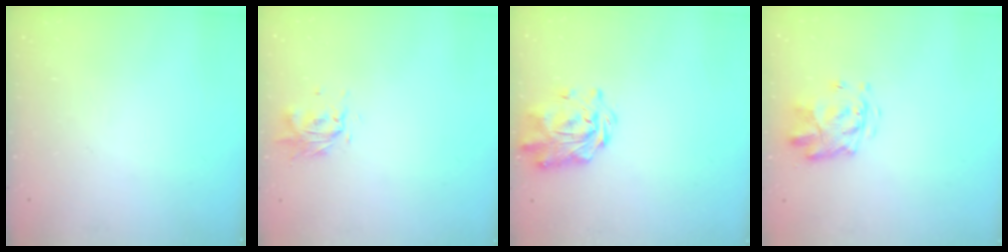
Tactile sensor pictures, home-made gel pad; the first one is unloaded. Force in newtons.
{"total": 0.6, "press": 0.5, "slide": 0.3}
{"total": 2.9, "press": 2.6, "slide": 1.3}
{"total": 4.5, "press": 4.2, "slide": 1.8}